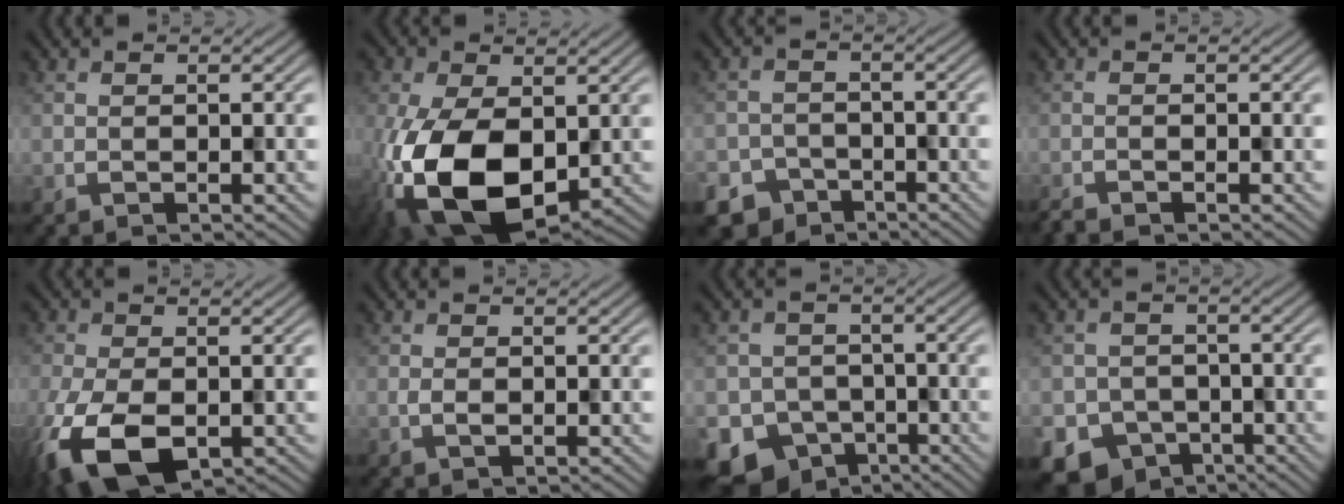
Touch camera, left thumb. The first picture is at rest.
{"total": 13.4, "force": [-3.0, 7.8, 10.4], "torque": [-0.246, -0.041, -0.042]}
{"total": 5.7, "force": [-4.5, 3.5, 0.4], "torque": [0.002, -0.005, -0.067]}
{"total": 1.6, "force": [-1.5, -0.1, 0.4], "torque": [-0.011, 0.001, -0.026]}
{"total": 11.4, "force": [-5.1, 5.9, 8.3], "torque": [-0.194, -0.048, -0.075]}
{"total": 1.0, "force": [-0.1, 0.5, 0.9], "torque": [-0.018, -0.001, -0.002]}
{"total": 10.5, "force": [-6.3, 8.1, 2.2], "torque": [-0.055, -0.038, -0.099]}
{"total": 8.2, "force": [-5.2, 6.1, 1.8], "torque": [-0.037, -0.023, -0.081]}